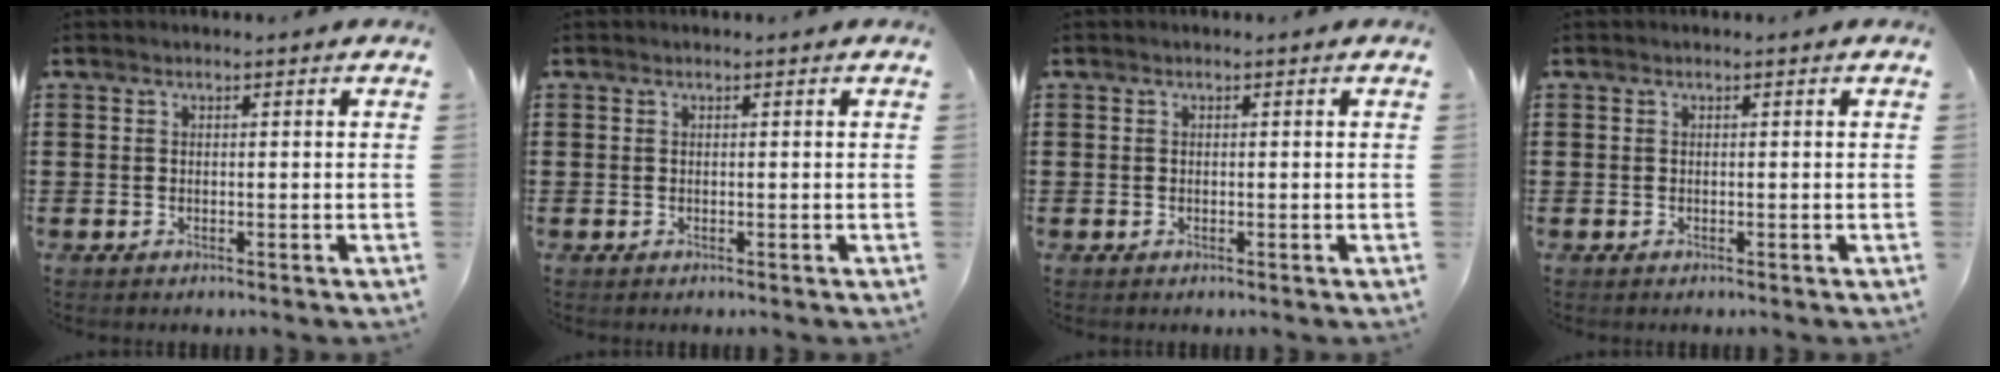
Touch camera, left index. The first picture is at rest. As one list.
[{"total": 0.0}, {"total": 0.0}, {"total": 0.0}]